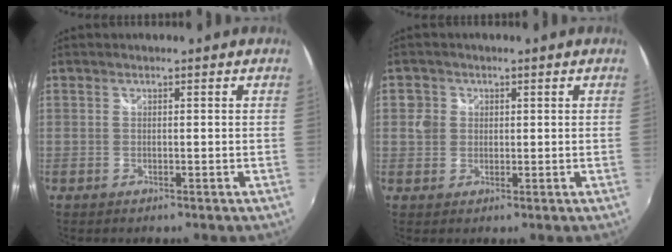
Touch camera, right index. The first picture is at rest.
{"total": 2.8, "force": [0.1, 2.7, 0.4], "torque": [-0.005, 0.008, -0.003]}